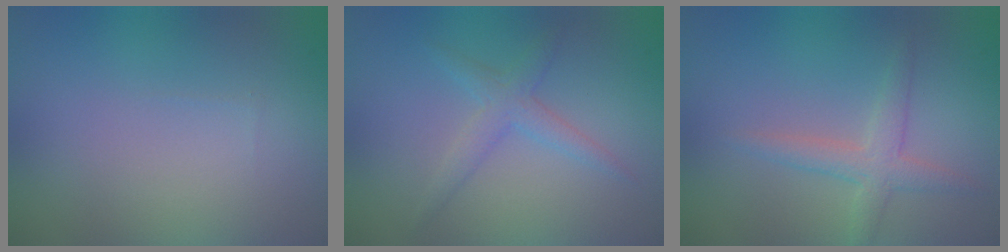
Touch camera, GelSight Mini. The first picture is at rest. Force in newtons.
{"total": 2.1, "press": 2.1, "slide": 0.0}
{"total": 2.4, "press": 2.4, "slide": 0.1}